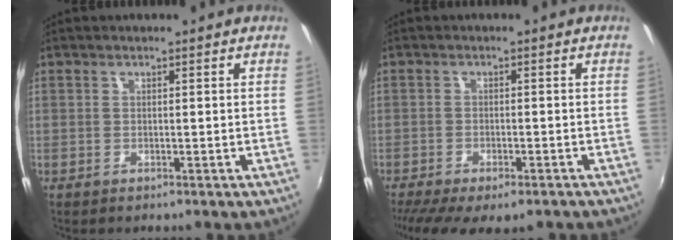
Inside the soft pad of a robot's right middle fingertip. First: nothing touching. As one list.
[{"total": 11.1, "force": [-8.3, 3.6, 6.4], "torque": [-0.139, -0.047, -0.127]}]